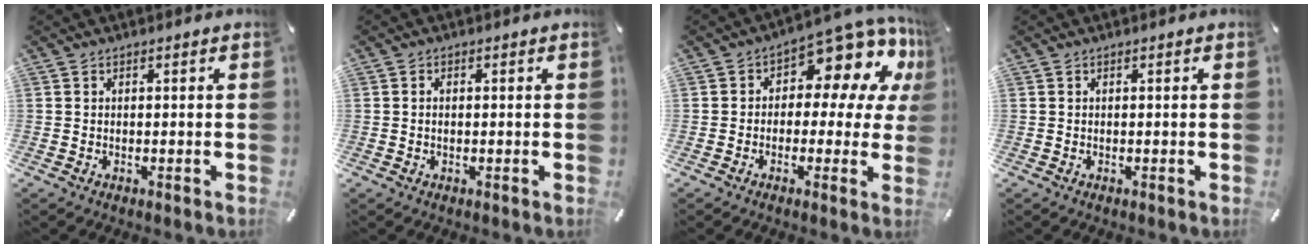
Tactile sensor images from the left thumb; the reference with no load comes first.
{"total": 1.0, "force": [0.0, 0.6, 0.8], "torque": [-0.016, 0.003, -0.002]}
{"total": 11.1, "force": [6.1, 5.8, 7.2], "torque": [-0.101, -0.053, 0.103]}
{"total": 0.0}